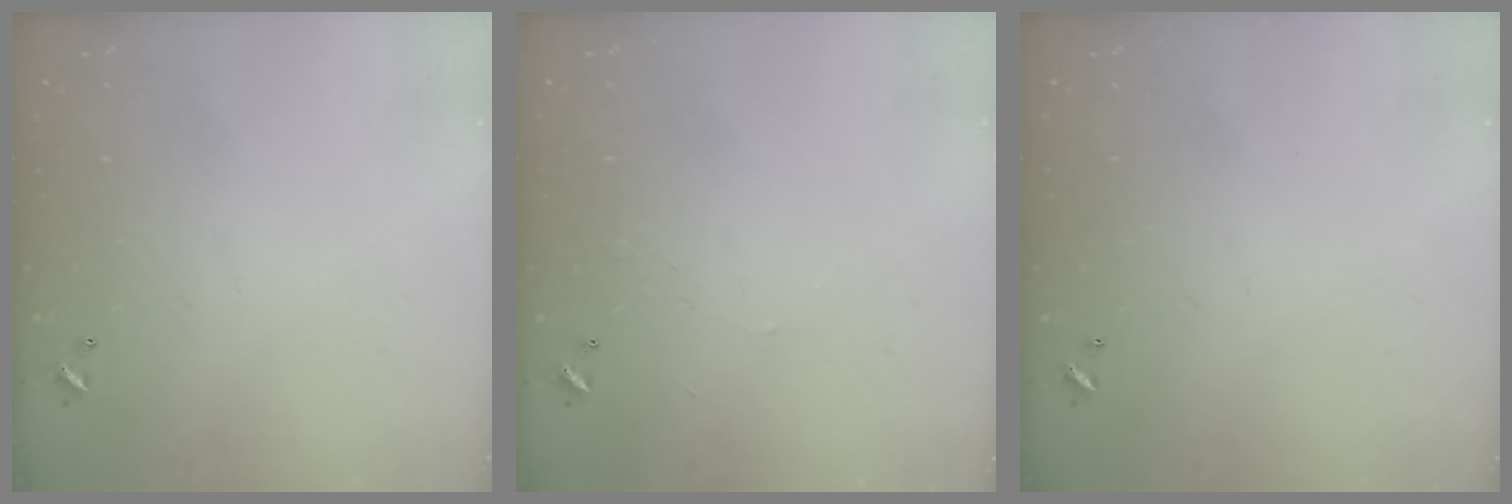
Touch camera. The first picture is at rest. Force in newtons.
{"total": 2.1, "press": 2.1, "slide": 0.6}
{"total": 0.0}